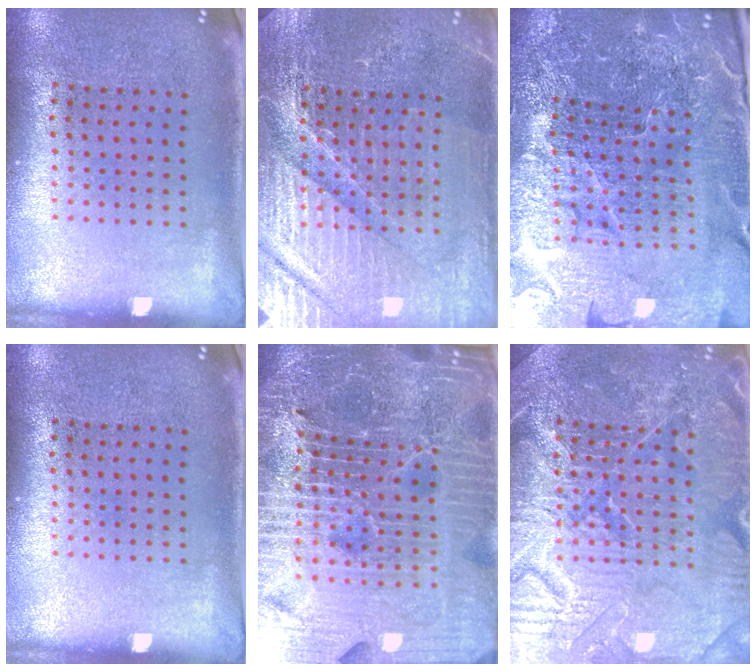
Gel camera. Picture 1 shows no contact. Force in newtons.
{"total": 4.8, "press": 4.6, "slide": 1.6}
{"total": 6.7, "press": 5.9, "slide": 3.1}
{"total": 0.0}
{"total": 7.1, "press": 6.2, "slide": 3.6}
{"total": 5.2, "press": 5.1, "slide": 0.6}